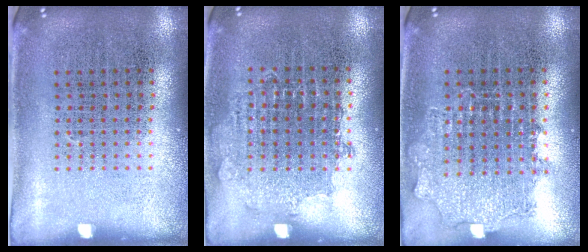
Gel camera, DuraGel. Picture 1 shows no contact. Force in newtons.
{"total": 0.8, "press": 0.8, "slide": 0.2}
{"total": 1.0, "press": 1.0, "slide": 0.2}